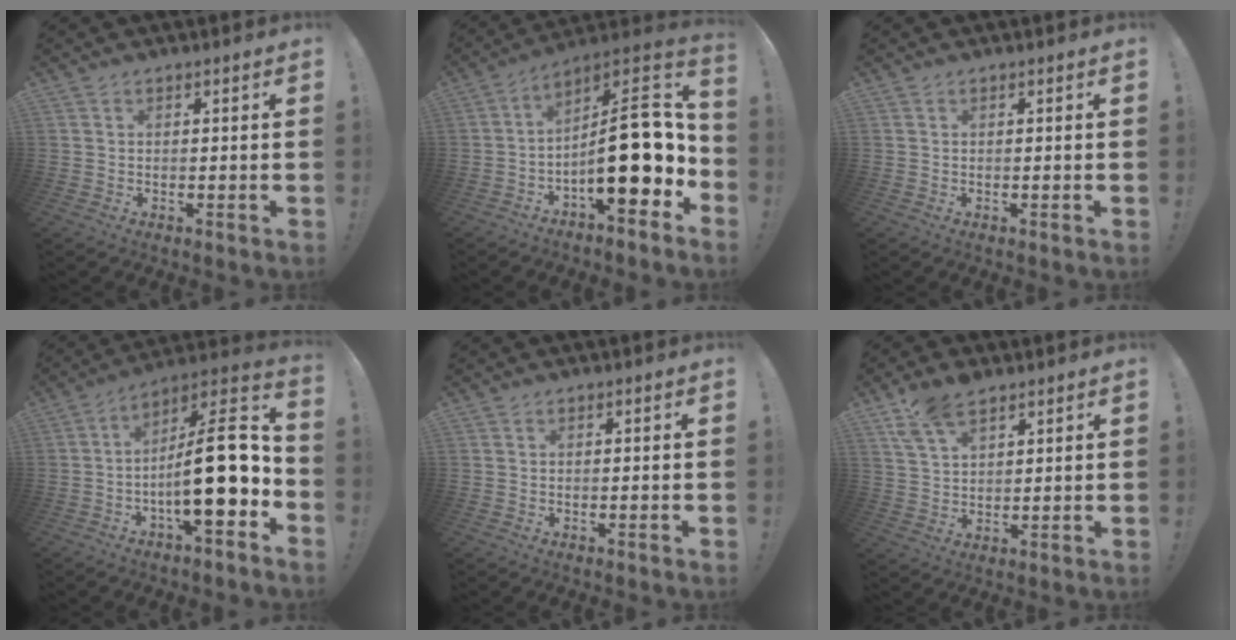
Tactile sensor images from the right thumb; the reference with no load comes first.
{"total": 21.5, "force": [-3.5, 7.9, 19.7], "torque": [-0.298, 0.022, -0.047]}
{"total": 0.0}
{"total": 21.0, "force": [-2.7, 6.2, 19.9], "torque": [-0.321, 0.013, -0.042]}
{"total": 0.0}
{"total": 9.0, "force": [6.2, 4.2, 5.0], "torque": [-0.091, -0.023, 0.119]}